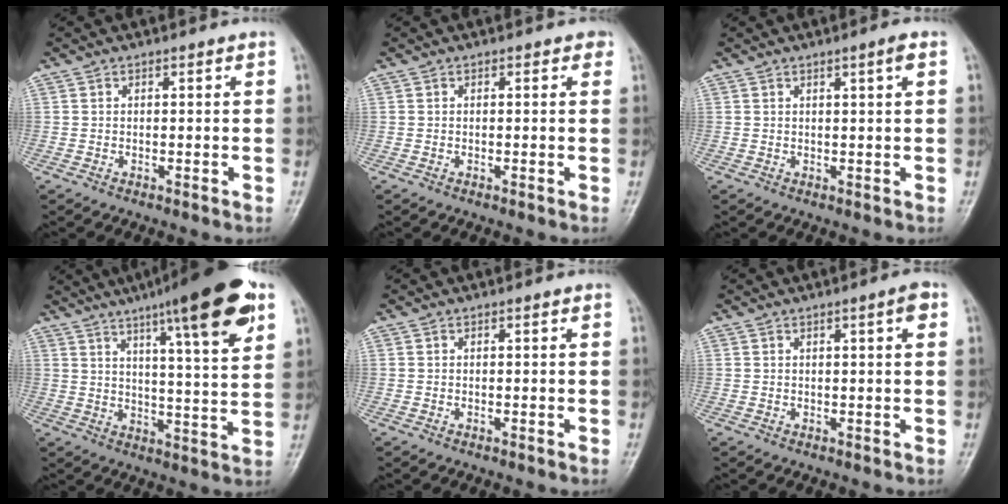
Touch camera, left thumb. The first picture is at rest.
{"total": 0.8, "force": [0.4, 0.5, 0.5], "torque": [0.002, 0.001, -0.002]}
{"total": 2.0, "force": [0.9, -0.2, 1.8], "torque": [-0.031, -0.004, 0.016]}
{"total": 19.4, "force": [10.8, 3.1, 15.8], "torque": [-0.213, -0.031, 0.157]}
{"total": 0.0}
{"total": 2.6, "force": [1.1, 0.2, 2.4], "torque": [-0.034, 0.000, 0.015]}